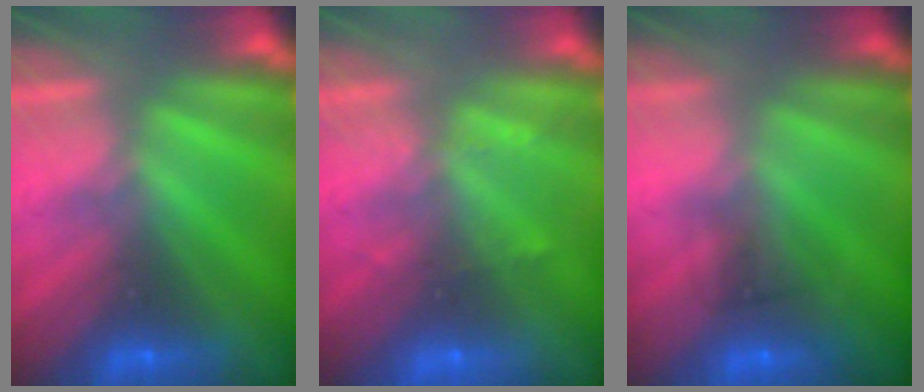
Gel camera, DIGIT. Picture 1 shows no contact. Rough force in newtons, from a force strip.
{"total": 2.3}
{"total": 1.6}